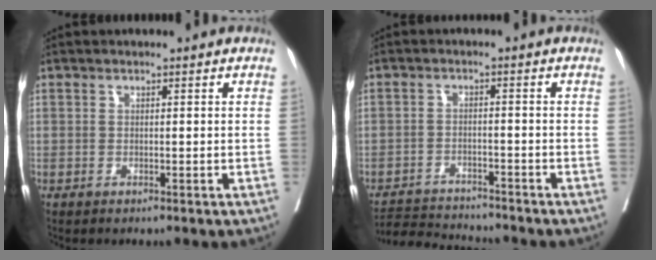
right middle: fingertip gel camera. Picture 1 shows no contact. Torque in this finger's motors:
{"motor_torque": [0.03, -0.38, -0.22, -0.14]}